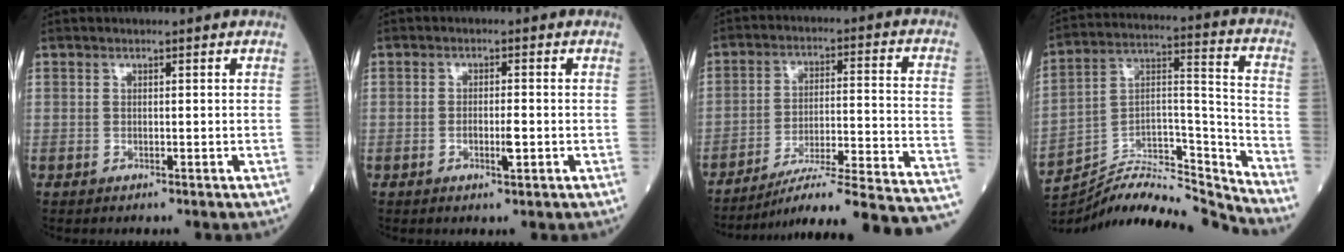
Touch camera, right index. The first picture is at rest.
{"total": 2.3, "force": [-0.6, 0.4, 2.2], "torque": [-0.038, -0.001, -0.011]}
{"total": 24.1, "force": [-21.4, -0.8, 11.1], "torque": [-0.084, -0.008, -0.296]}
{"total": 19.7, "force": [-19.3, 0.3, 3.8], "torque": [-0.073, 0.053, -0.322]}